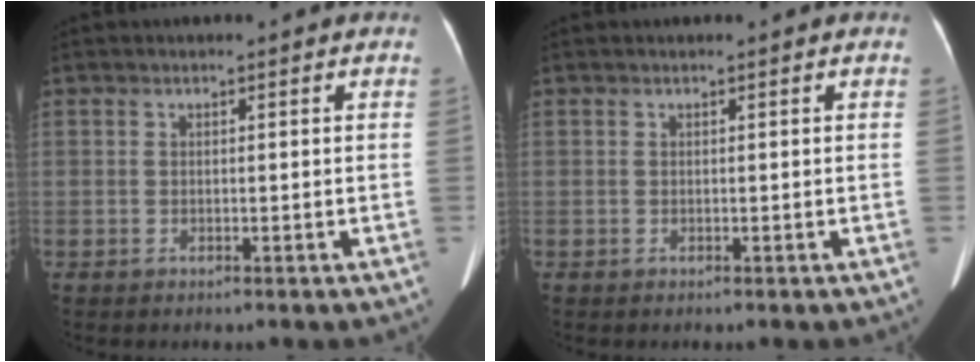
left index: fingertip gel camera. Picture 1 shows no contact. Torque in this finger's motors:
{"motor_torque": [0.01, 0.02, -0.10, -0.05]}